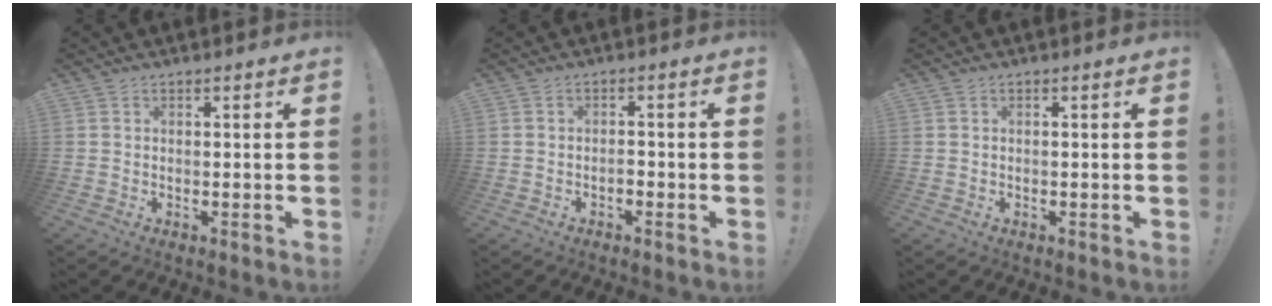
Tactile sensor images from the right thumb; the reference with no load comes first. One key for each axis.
{"total": 1.7, "fx": -1.4, "fy": 0.5, "fz": 0.9, "tx": -0.020, "ty": 0.000, "tz": -0.024}
{"total": 0.0}